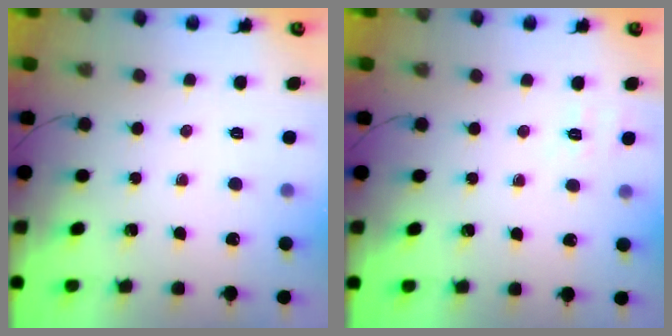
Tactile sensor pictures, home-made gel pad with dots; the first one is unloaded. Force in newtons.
{"total": 2.0, "press": 0.8, "slide": 1.8}